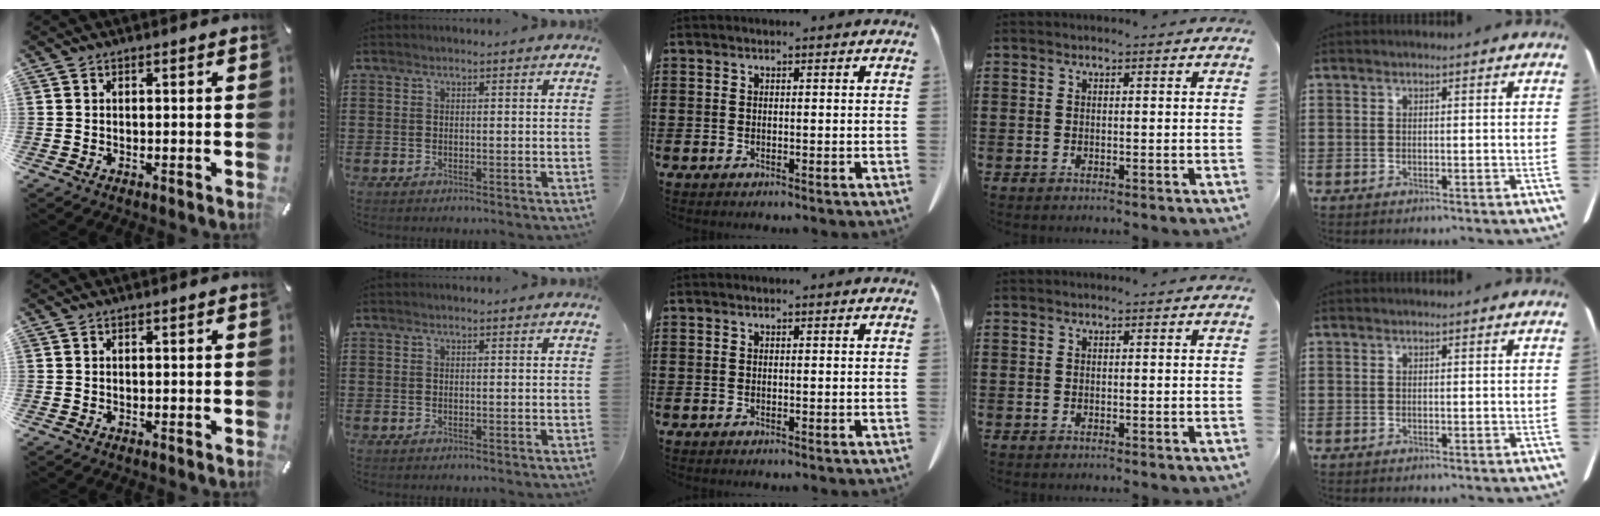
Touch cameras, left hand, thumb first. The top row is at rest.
{}